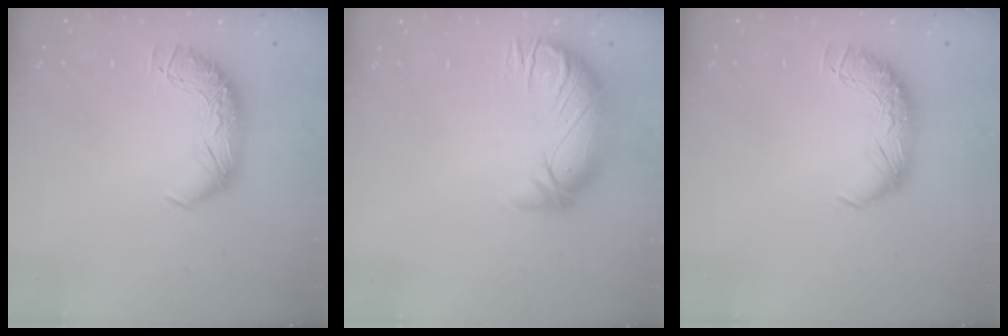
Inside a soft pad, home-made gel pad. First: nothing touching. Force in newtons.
{"total": 3.0, "press": 0.5, "slide": 2.9}
{"total": 0.0}